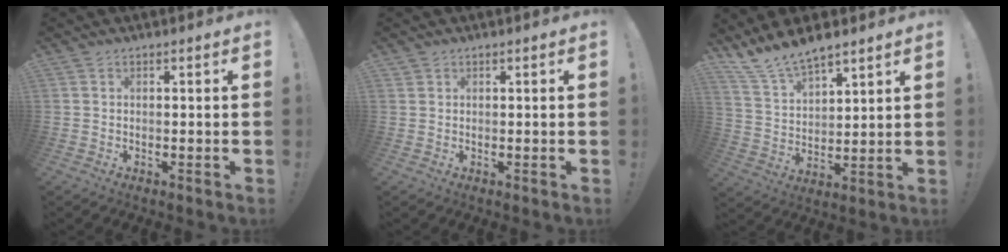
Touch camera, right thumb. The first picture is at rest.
{"total": 0.8, "force": [0.6, 0.5, 0.1], "torque": [-0.001, -0.001, 0.012]}
{"total": 10.5, "force": [9.6, 2.8, 3.1], "torque": [-0.078, -0.070, 0.183]}